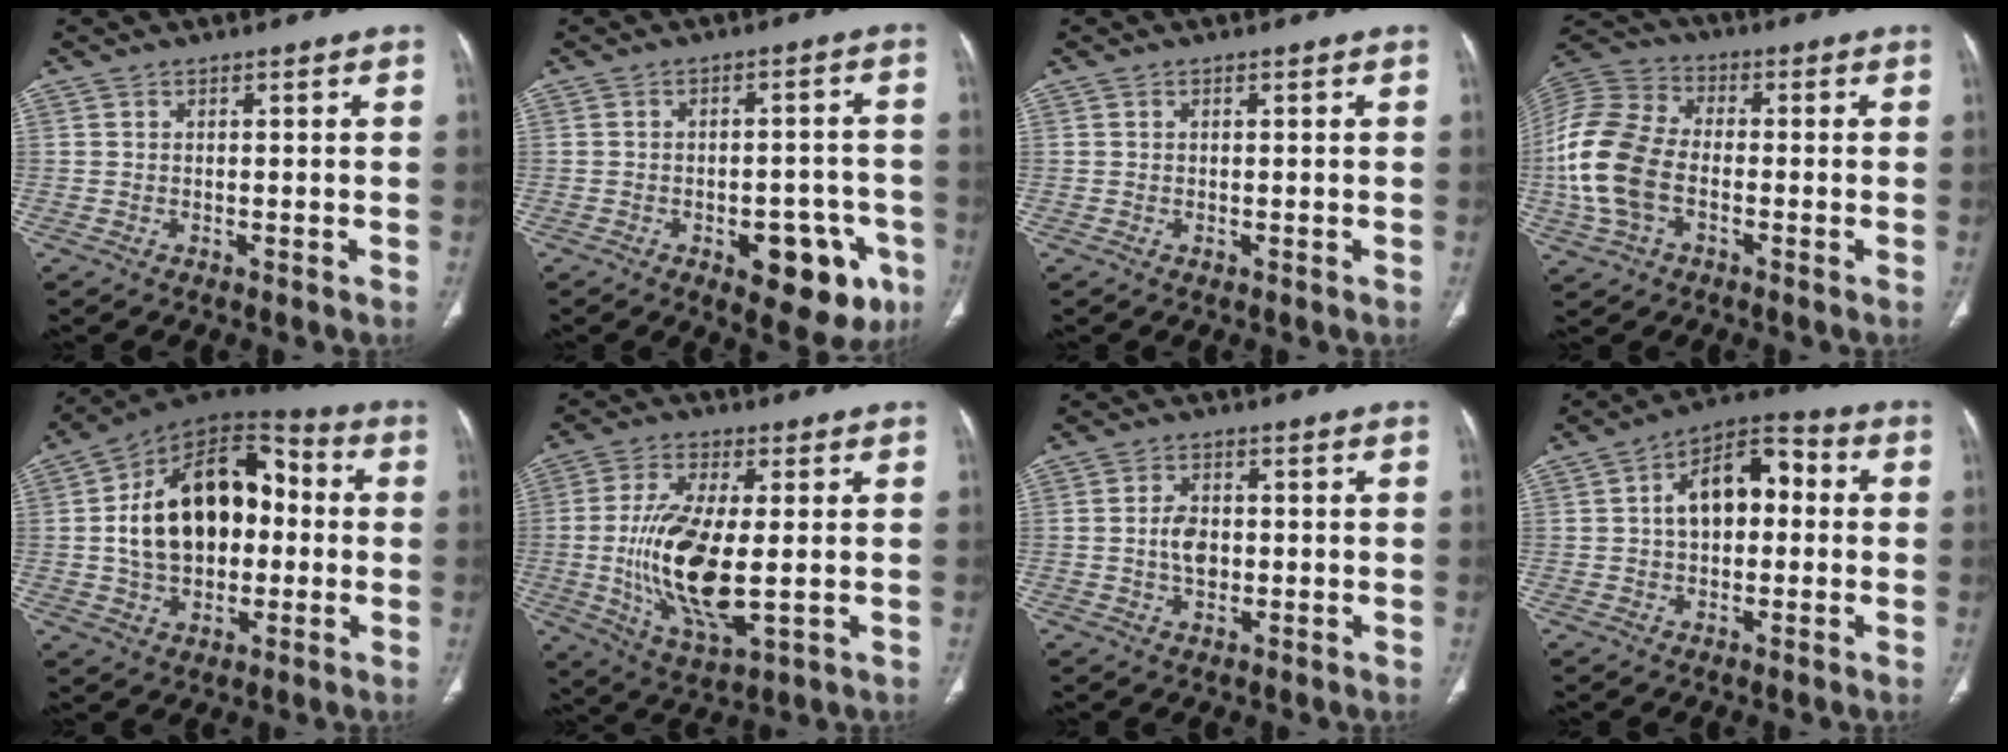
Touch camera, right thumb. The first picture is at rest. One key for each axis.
{"total": 13.2, "fx": -5.7, "fy": 6.5, "fz": 10.0, "tx": -0.087, "ty": 0.028, "tz": -0.062}
{"total": 0.0}
{"total": 15.7, "fx": -2.8, "fy": 10.3, "fz": 11.5, "tx": -0.255, "ty": 0.024, "tz": -0.057}
{"total": 21.5, "fx": 0.6, "fy": 14.2, "fz": 16.1, "tx": -0.235, "ty": 0.035, "tz": 0.009}
{"total": 16.4, "fx": -1.1, "fy": 6.5, "fz": 15.1, "tx": -0.300, "ty": -0.018, "tz": -0.011}
{"total": 4.8, "fx": -0.3, "fy": 3.2, "fz": 3.6, "tx": -0.058, "ty": 0.005, "tz": -0.006}
{"total": 12.2, "fx": 1.3, "fy": 7.5, "fz": 9.6, "tx": -0.131, "ty": 0.037, "tz": 0.009}